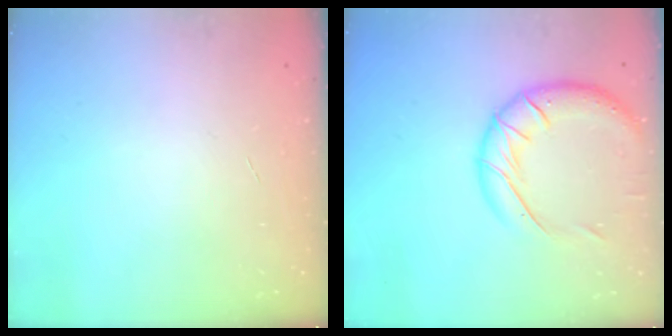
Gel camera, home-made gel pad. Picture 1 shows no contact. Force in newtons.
{"total": 16.6, "press": 16.4, "slide": 2.7}